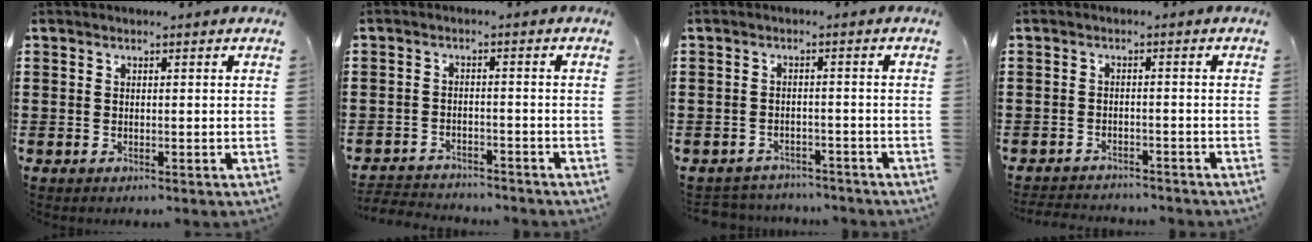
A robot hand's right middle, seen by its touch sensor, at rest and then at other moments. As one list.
[{"total": 2.8, "force": [-2.8, 0.3, 0.0], "torque": [-0.008, -0.003, -0.059]}, {"total": 2.5, "force": [-2.4, 0.4, -0.2], "torque": [-0.006, -0.003, -0.053]}, {"total": 2.3, "force": [-2.3, 0.2, 0.0], "torque": [-0.008, -0.003, -0.050]}]